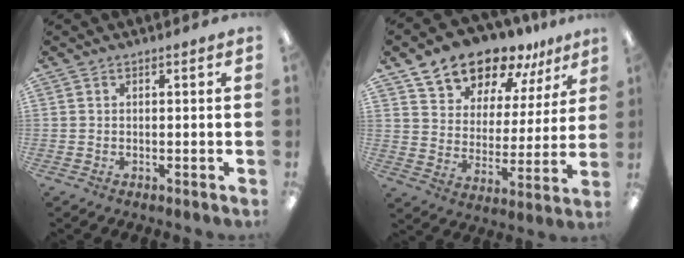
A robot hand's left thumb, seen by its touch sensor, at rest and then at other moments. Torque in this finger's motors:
{"motor_torque": [0.25, 0.31, 1.45, -1.32, 0.19]}